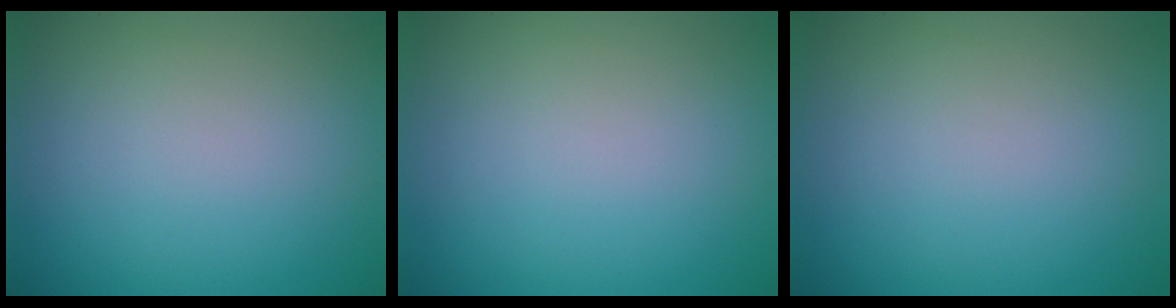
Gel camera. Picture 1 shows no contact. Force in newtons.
{"total": 0.0}
{"total": 0.0}